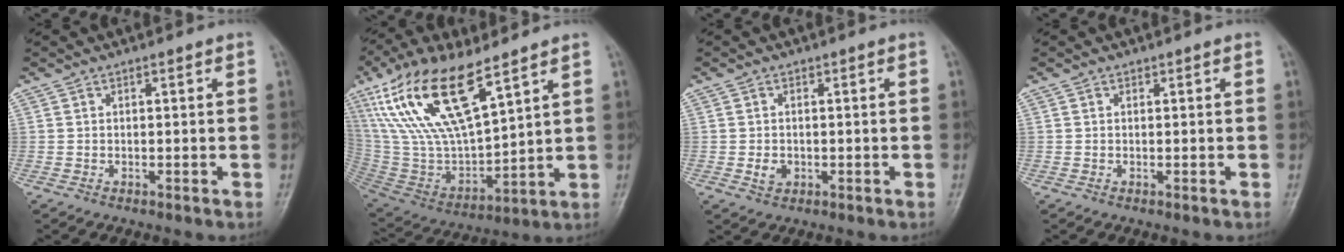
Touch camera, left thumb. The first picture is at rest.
{"total": 21.7, "force": [12.0, 7.9, 16.3], "torque": [-0.318, -0.037, 0.246]}
{"total": 2.4, "force": [-0.4, 2.0, 1.2], "torque": [-0.013, 0.001, -0.004]}
{"total": 0.0}